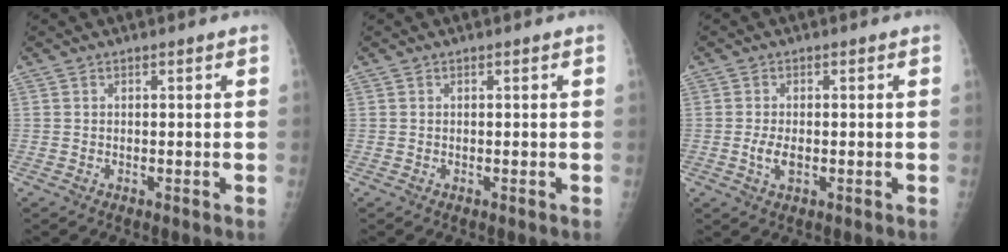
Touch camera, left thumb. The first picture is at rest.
{"total": 0.0}
{"total": 3.0, "force": [-0.5, 1.5, 2.6], "torque": [-0.053, -0.004, -0.008]}